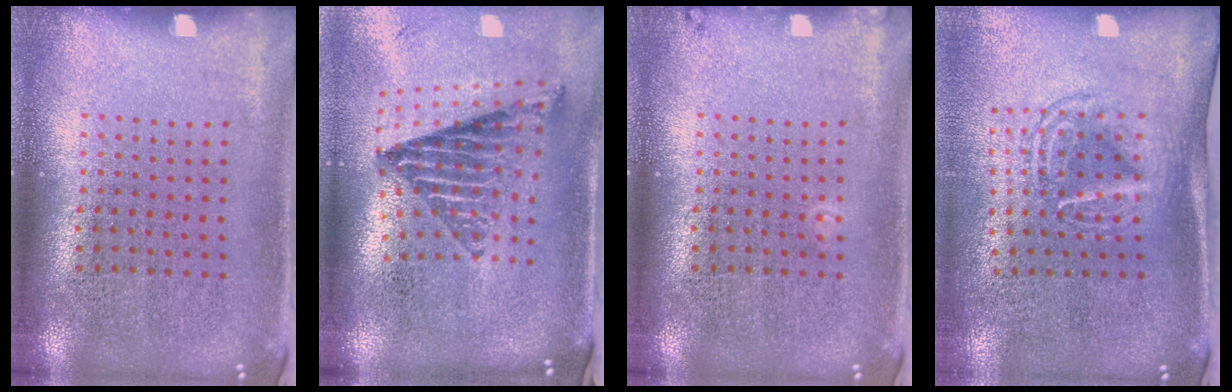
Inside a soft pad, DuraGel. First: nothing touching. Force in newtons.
{"total": 1.7, "press": 1.4, "slide": 1.0}
{"total": 0.6, "press": 0.6, "slide": 0.2}
{"total": 1.6, "press": 1.2, "slide": 1.1}